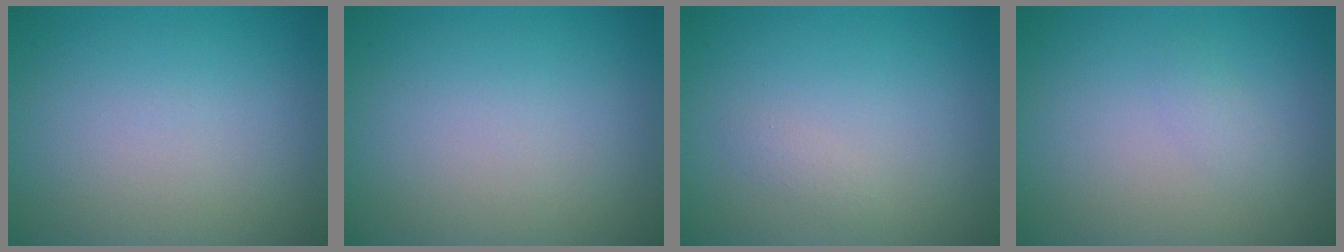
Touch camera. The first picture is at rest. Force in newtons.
{"total": 0.0}
{"total": 0.7, "press": 0.7, "slide": 0.1}
{"total": 0.9, "press": 0.9, "slide": 0.1}